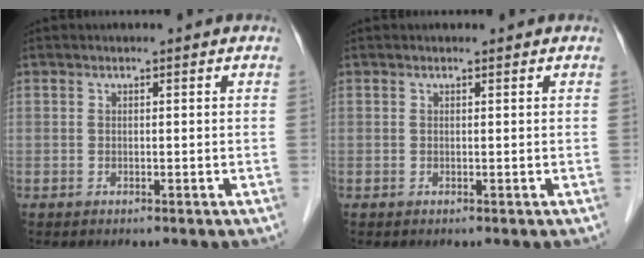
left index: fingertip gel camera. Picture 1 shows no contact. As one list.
[{"total": 0.0}]